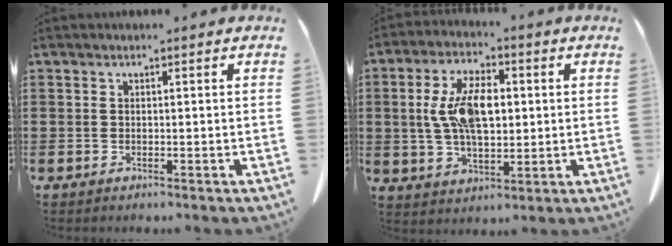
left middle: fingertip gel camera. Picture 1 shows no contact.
{"total": 9.9, "force": [1.2, 4.8, 8.6], "torque": [-0.186, 0.011, 0.016]}